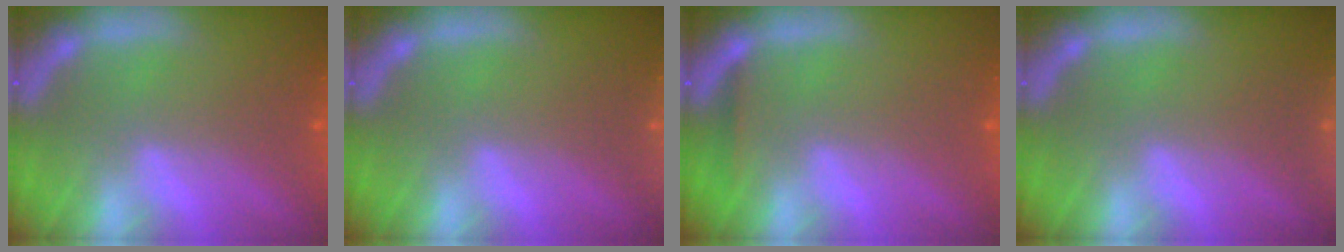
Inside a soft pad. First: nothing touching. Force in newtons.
{"total": 4.0}
{"total": 0.9}
{"total": 8.0}